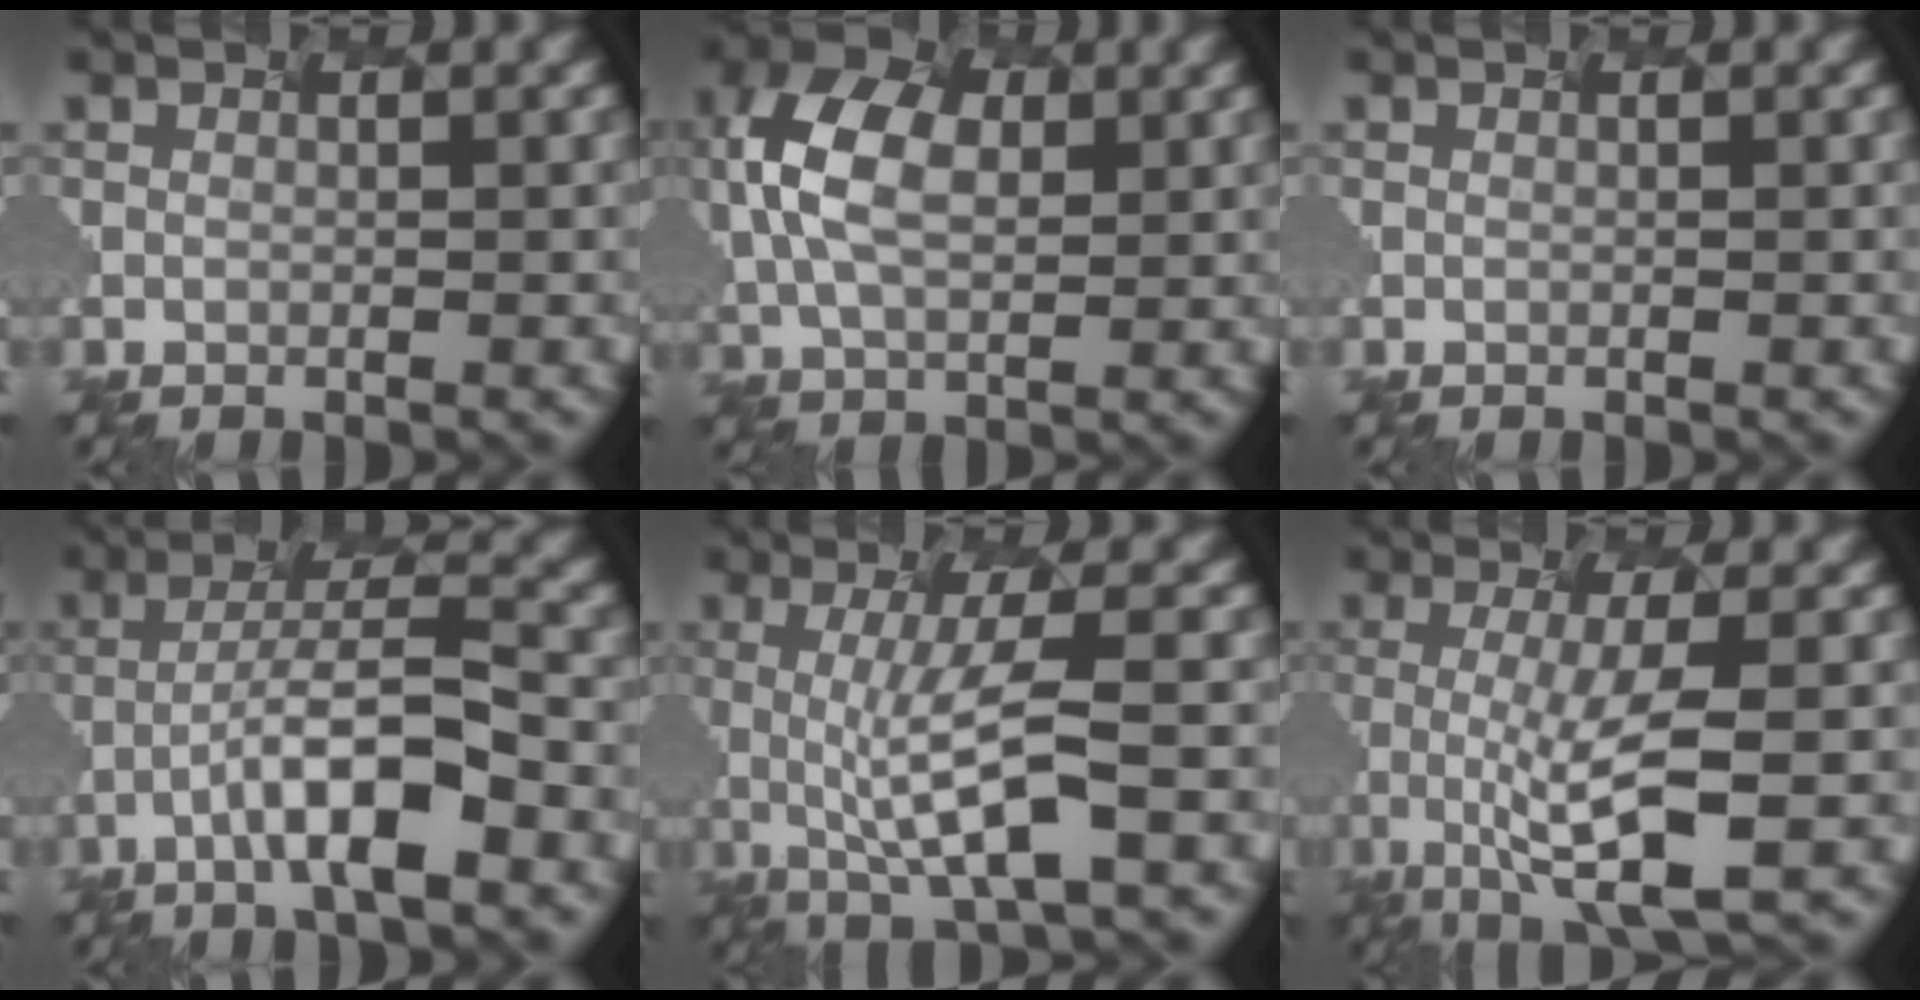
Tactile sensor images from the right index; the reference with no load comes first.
{"total": 5.4, "force": [0.2, 3.6, 4.0], "torque": [-0.126, 0.002, 0.029]}
{"total": 0.0}
{"total": 5.9, "force": [-3.7, 0.1, 4.6], "torque": [-0.101, 0.009, -0.041]}
{"total": 5.4, "force": [-2.0, 0.3, 5.1], "torque": [-0.112, -0.002, -0.004]}
{"total": 5.7, "force": [-2.5, 0.5, 5.1], "torque": [-0.110, -0.014, -0.018]}